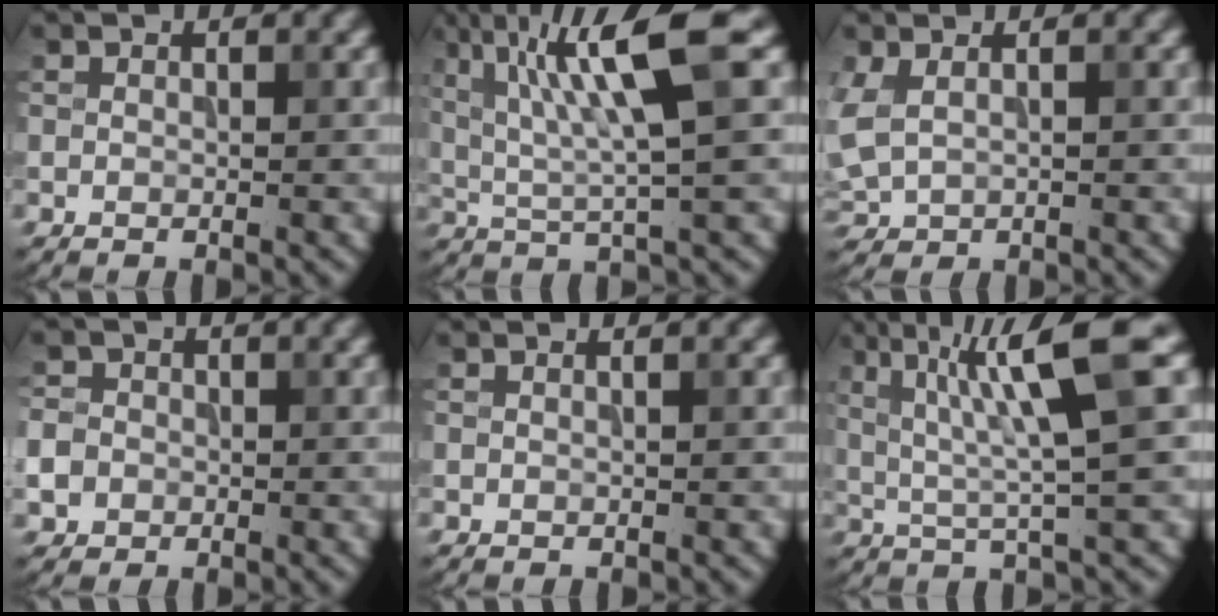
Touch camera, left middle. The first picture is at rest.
{"total": 9.3, "force": [2.9, 1.3, 8.7], "torque": [-0.145, 0.013, 0.053]}
{"total": 2.9, "force": [0.7, 1.9, 2.0], "torque": [-0.058, 0.001, 0.022]}
{"total": 4.5, "force": [-1.2, 4.1, 1.6], "torque": [-0.027, 0.001, -0.042]}
{"total": 0.7, "force": [0.3, 0.3, 0.5], "torque": [-0.004, -0.001, -0.004]}
{"total": 8.9, "force": [2.5, 1.1, 8.4], "torque": [-0.138, 0.016, 0.044]}